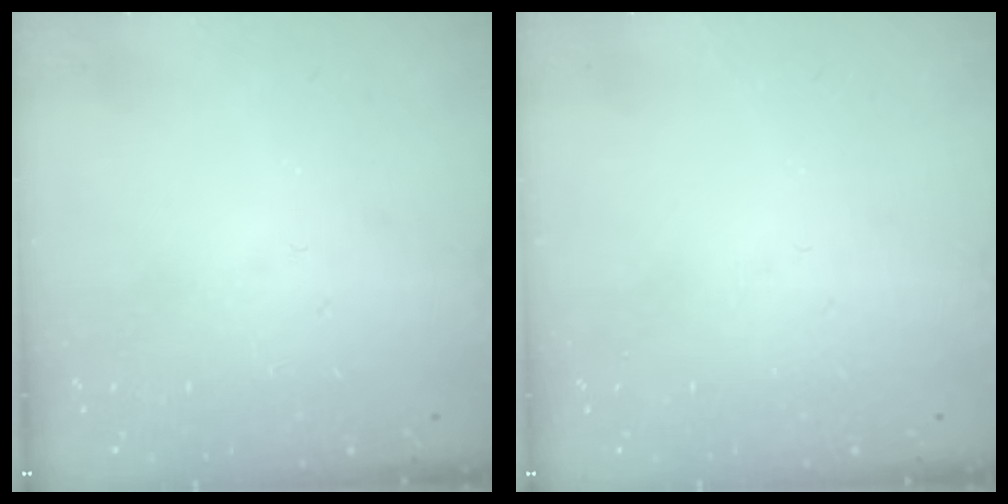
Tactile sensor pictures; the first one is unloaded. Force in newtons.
{"total": 0.0}